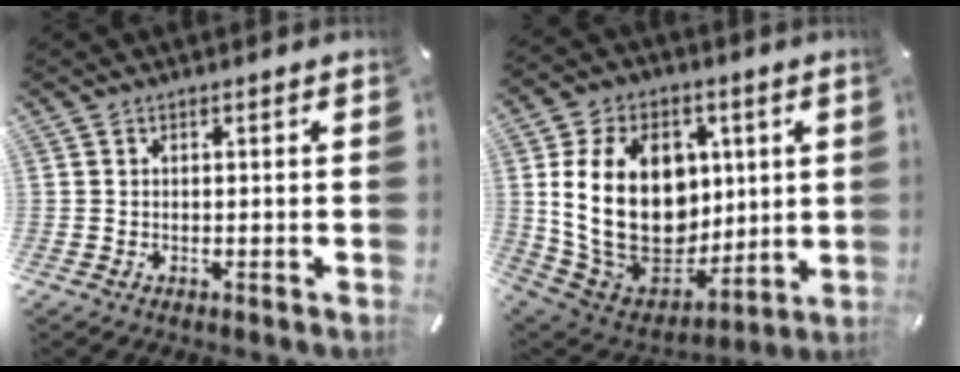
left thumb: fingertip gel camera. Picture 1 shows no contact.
{"total": 24.4, "force": [3.8, 17.6, 16.5], "torque": [-0.322, -0.022, 0.077]}